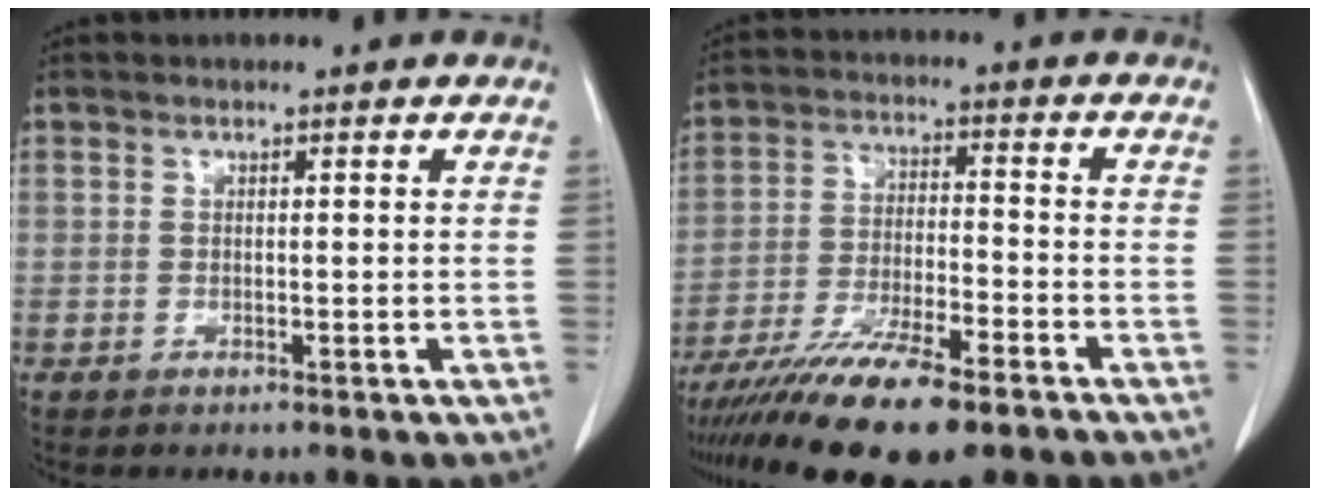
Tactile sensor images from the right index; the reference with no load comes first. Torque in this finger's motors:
{"motor_torque": [1.08, -1.06, 1.05, 0.21]}